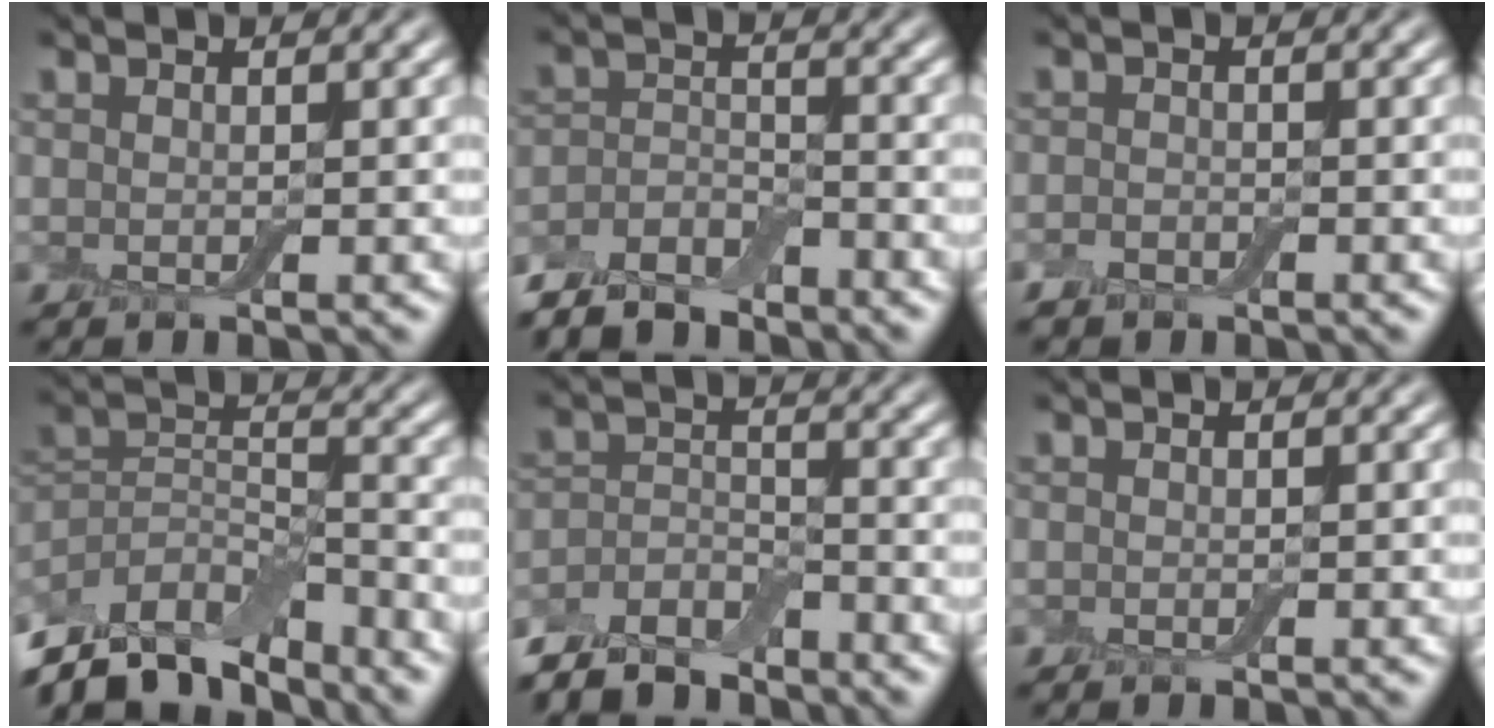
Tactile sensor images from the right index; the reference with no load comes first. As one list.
[{"total": 5.2, "force": [-4.5, 2.0, 1.6], "torque": [-0.030, -0.001, -0.089]}, {"total": 1.3, "force": [-0.9, 0.8, 0.4], "torque": [-0.008, 0.001, -0.023]}, {"total": 10.7, "force": [-8.2, 4.4, 5.1], "torque": [-0.091, 0.012, -0.158]}, {"total": 6.0, "force": [-5.2, 2.4, 1.9], "torque": [-0.035, -0.002, -0.104]}, {"total": 0.0}]